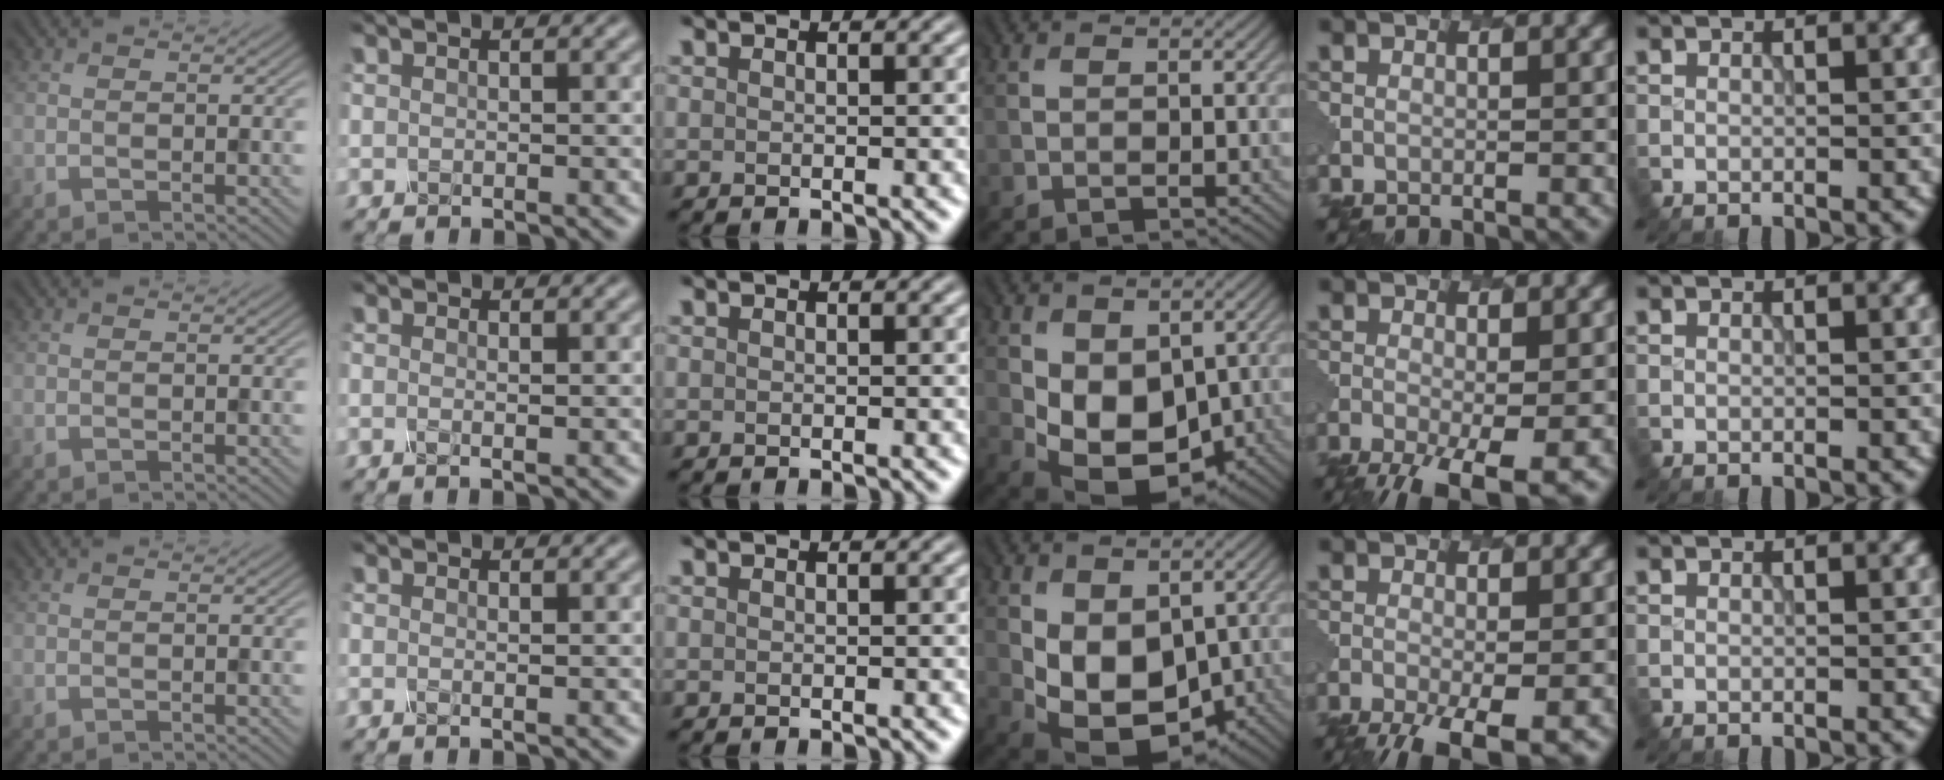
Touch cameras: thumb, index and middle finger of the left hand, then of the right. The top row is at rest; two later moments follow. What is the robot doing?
{"motion": "dispense", "object": "pipette"}